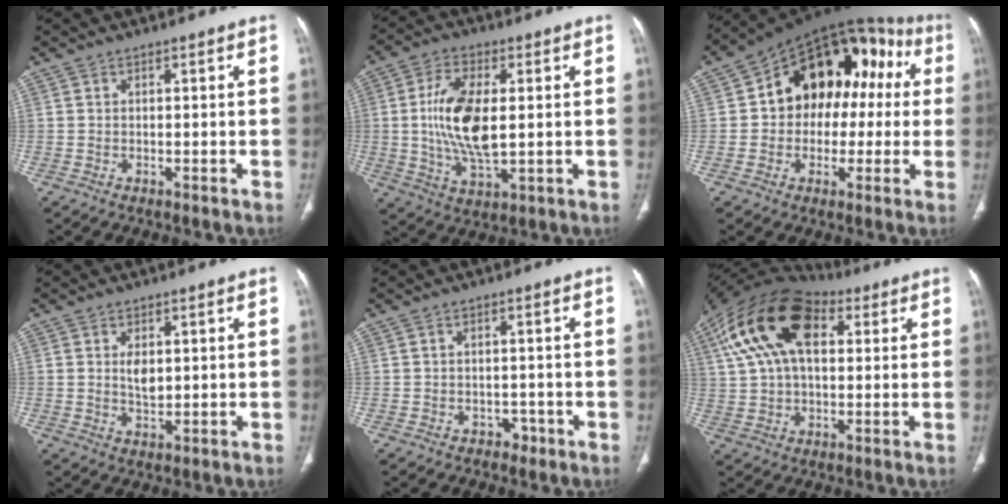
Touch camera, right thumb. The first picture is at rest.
{"total": 13.4, "force": [0.8, 6.2, 11.8], "torque": [-0.233, -0.009, 0.018]}
{"total": 20.0, "force": [1.9, 13.9, 14.2], "torque": [-0.143, 0.054, 0.021]}
{"total": 3.7, "force": [0.8, 2.1, 3.0], "torque": [-0.045, -0.009, 0.019]}
{"total": 2.1, "force": [-1.2, 1.6, 0.6], "torque": [0.000, 0.007, -0.014]}
{"total": 20.2, "force": [6.7, 11.5, 15.2], "torque": [-0.282, 0.025, 0.112]}